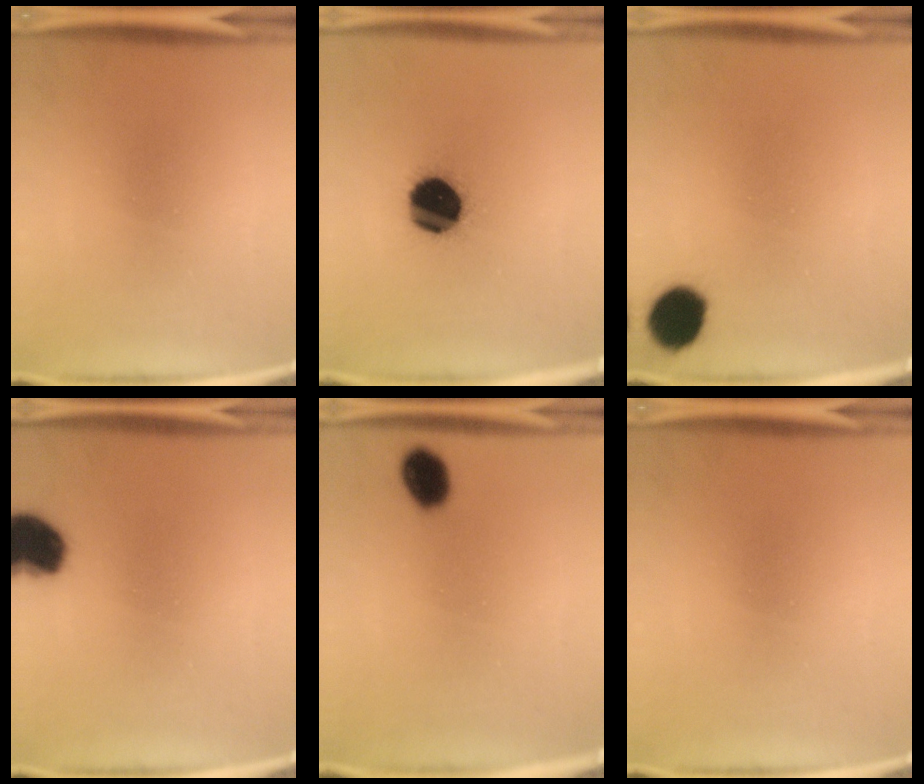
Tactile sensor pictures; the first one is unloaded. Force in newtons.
{"total": 16.9}
{"total": 9.9}
{"total": 10.6}
{"total": 5.3}
{"total": 0.0}